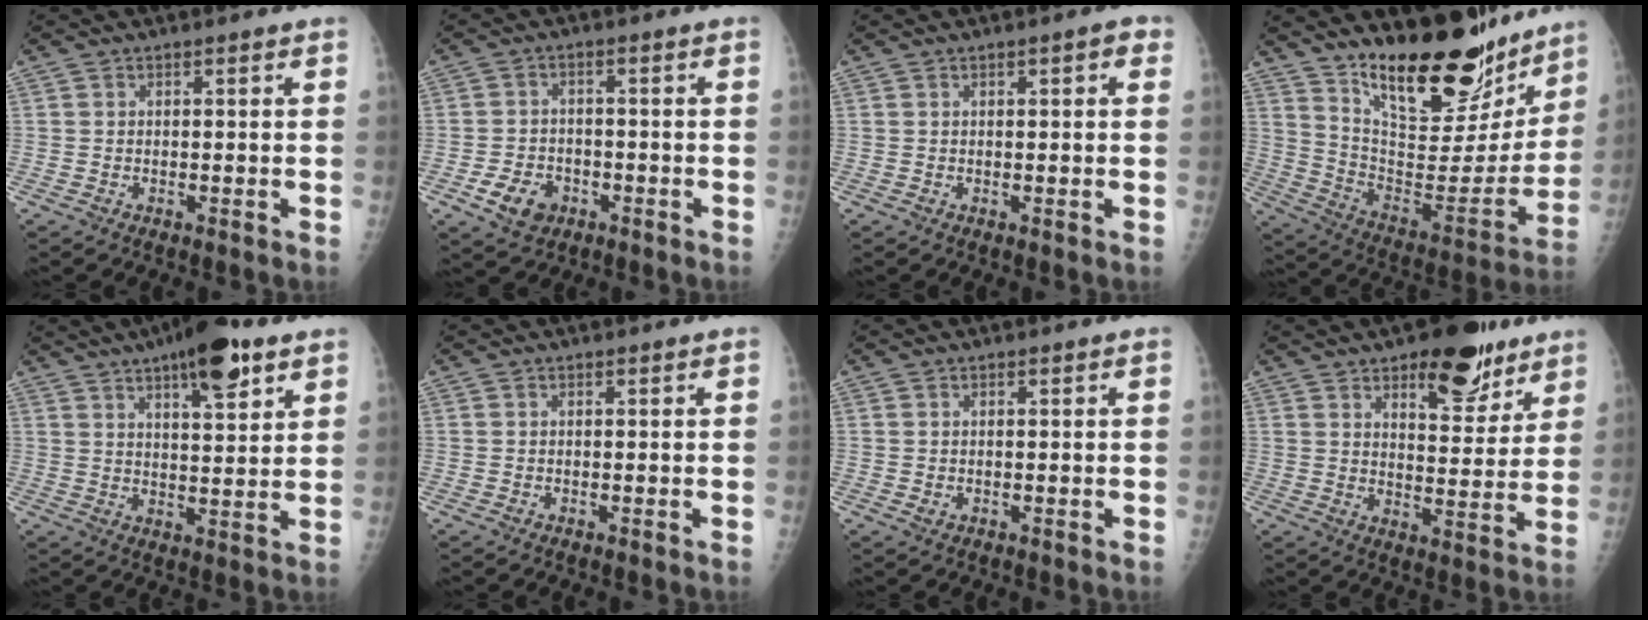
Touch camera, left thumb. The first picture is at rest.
{"total": 6.0, "force": [-2.7, 4.5, 2.9], "torque": [-0.040, 0.013, -0.042]}
{"total": 2.4, "force": [0.9, 0.7, 2.1], "torque": [-0.024, 0.002, 0.009]}
{"total": 23.9, "force": [18.3, 8.0, 13.1], "torque": [-0.156, -0.112, 0.301]}
{"total": 12.7, "force": [7.5, 3.9, 9.6], "torque": [-0.124, -0.029, 0.110]}
{"total": 0.0}
{"total": 0.9, "force": [0.2, 0.7, 0.6], "torque": [-0.007, -0.002, 0.007]}
{"total": 14.1, "force": [8.9, 6.2, 9.0], "torque": [-0.076, -0.047, 0.126]}